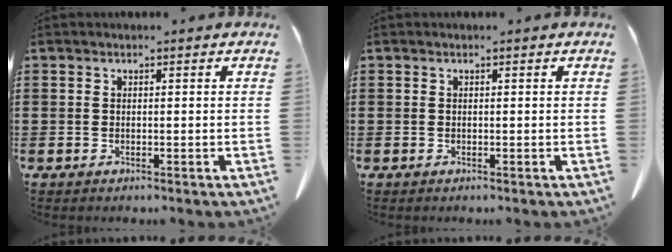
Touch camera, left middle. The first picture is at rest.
{"total": 0.0}